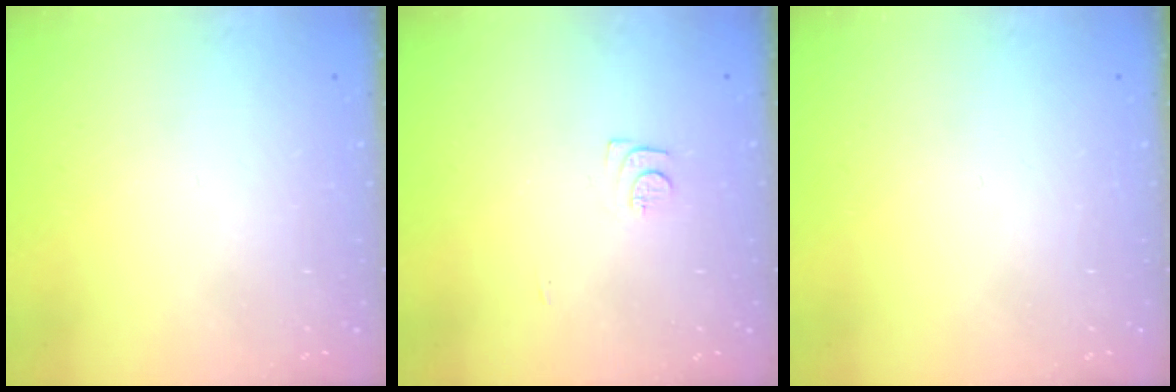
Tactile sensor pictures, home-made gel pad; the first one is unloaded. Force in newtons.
{"total": 6.2, "press": 6.2, "slide": 0.6}
{"total": 0.0}